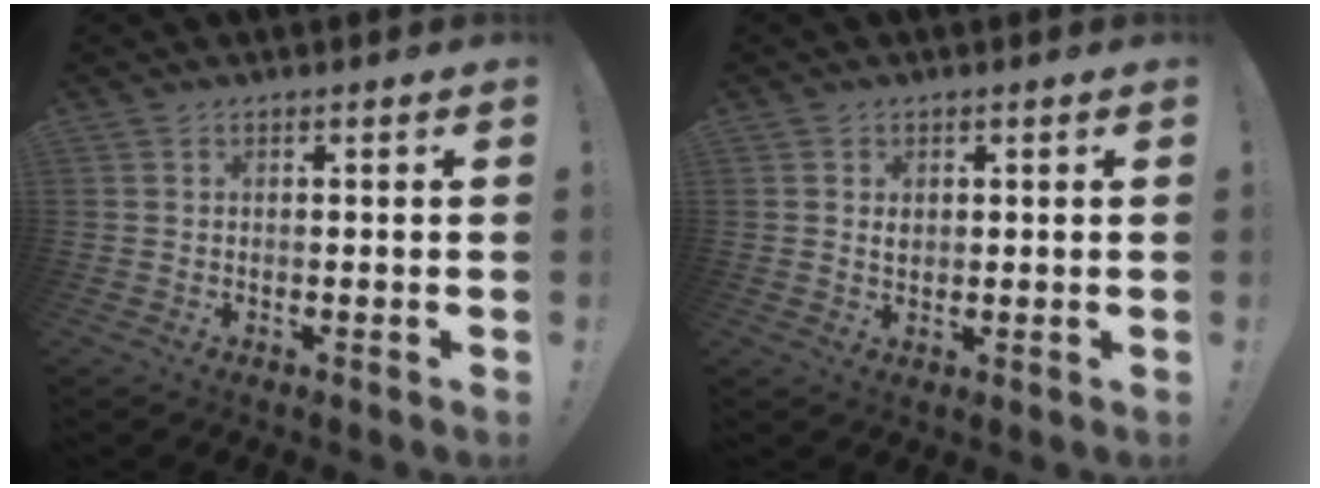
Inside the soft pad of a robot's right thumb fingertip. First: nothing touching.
{"total": 1.7, "force": [0.5, 1.4, 0.7], "torque": [-0.005, -0.003, 0.007]}